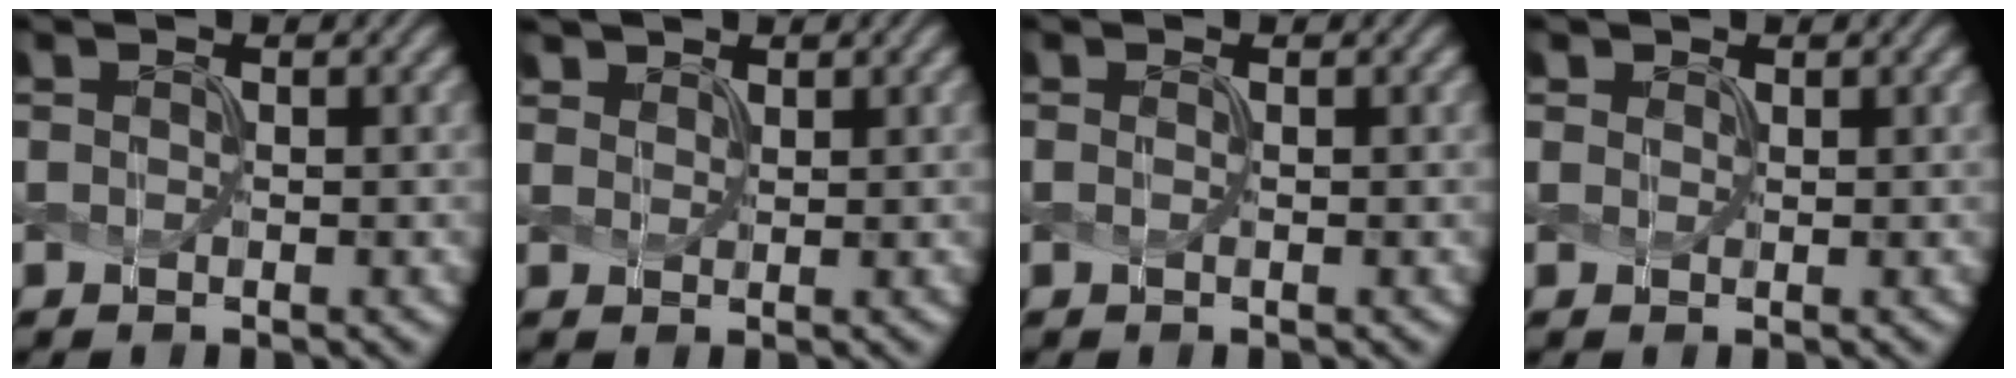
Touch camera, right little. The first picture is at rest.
{"total": 1.4, "force": [1.2, 0.4, -0.7], "torque": [0.006, -0.003, 0.038]}
{"total": 0.7, "force": [-0.4, -0.3, -0.5], "torque": [0.006, 0.001, 0.001]}
{"total": 1.0, "force": [0.3, 0.2, -0.9], "torque": [0.014, 0.001, 0.013]}